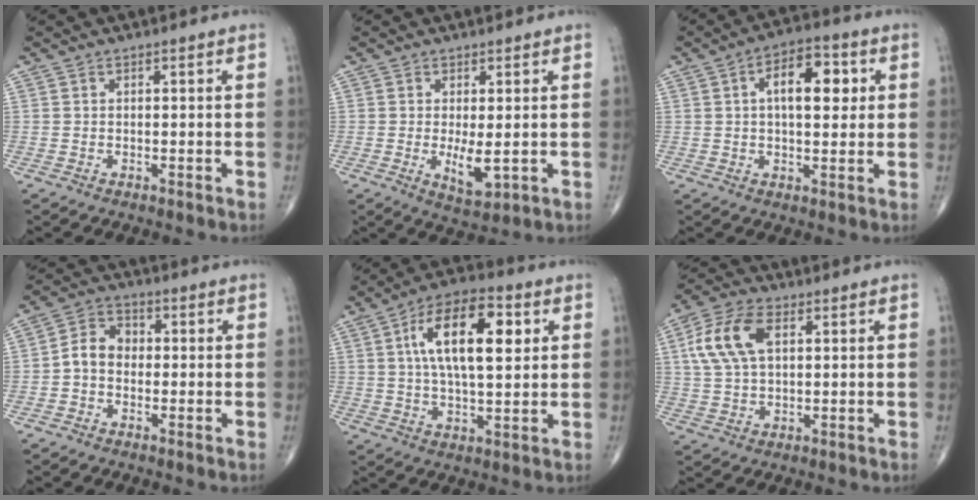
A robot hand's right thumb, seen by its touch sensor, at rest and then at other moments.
{"total": 4.8, "force": [-0.4, 1.7, 4.5], "torque": [-0.075, -0.017, 0.001]}
{"total": 10.5, "force": [2.4, 5.2, 8.7], "torque": [-0.111, 0.011, 0.031]}
{"total": 5.6, "force": [-0.8, 4.4, 3.4], "torque": [-0.046, 0.024, -0.028]}
{"total": 16.0, "force": [4.3, 6.9, 13.8], "torque": [-0.222, 0.004, 0.069]}
{"total": 11.0, "force": [3.0, 6.1, 8.6], "torque": [-0.178, 0.012, 0.055]}